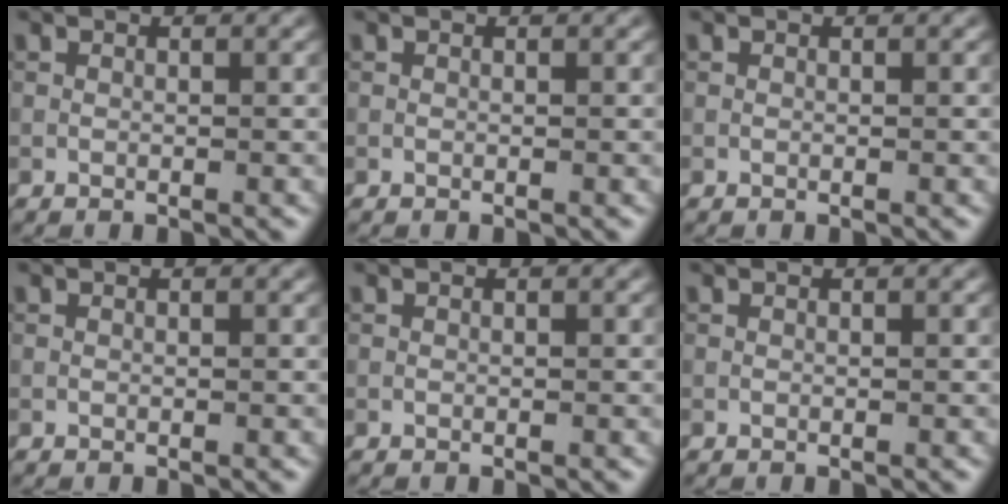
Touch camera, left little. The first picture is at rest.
{"total": 0.0}
{"total": 0.0}
{"total": 0.0}
{"total": 0.0}
{"total": 0.0}